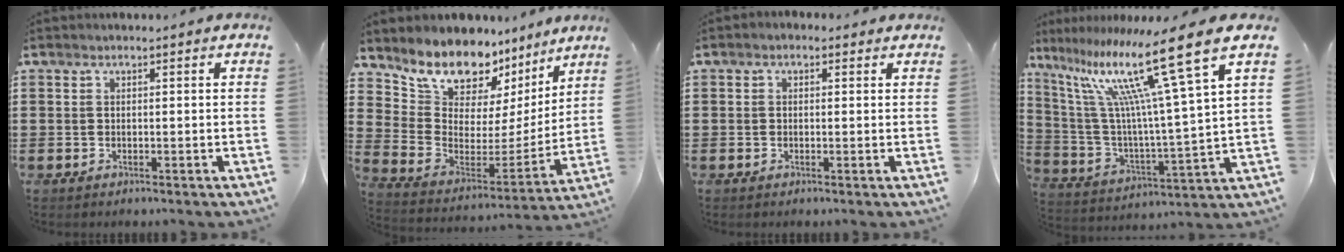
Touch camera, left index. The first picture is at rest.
{"total": 9.6, "force": [8.3, 4.5, 1.9], "torque": [-0.078, -0.076, 0.148]}
{"total": 0.8, "force": [0.0, 0.6, 0.4], "torque": [-0.010, 0.005, -0.001]}
{"total": 18.1, "force": [11.4, 1.6, 14.0], "torque": [-0.276, -0.068, 0.174]}